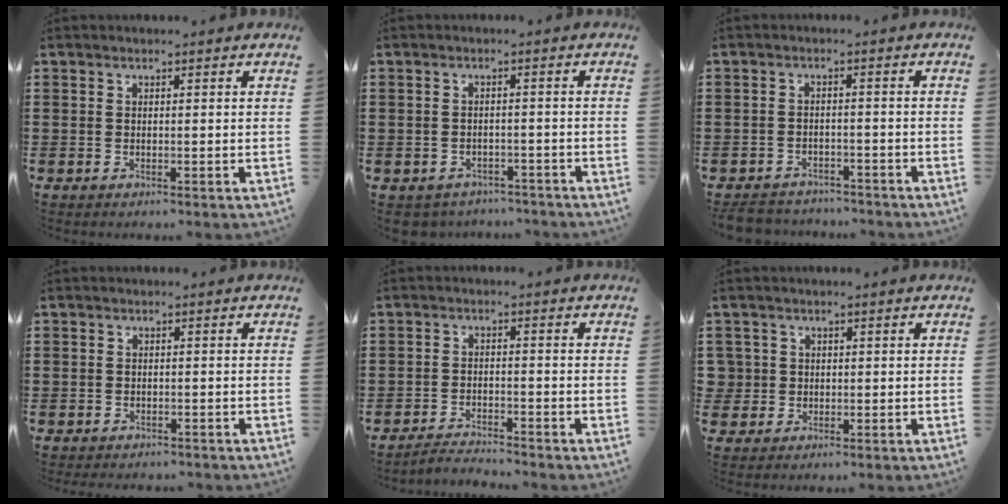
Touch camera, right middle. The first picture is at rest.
{"total": 2.1, "force": [-2.0, 0.4, -0.2], "torque": [-0.007, -0.002, -0.047]}
{"total": 3.2, "force": [-3.2, 0.6, 0.1], "torque": [-0.008, -0.001, -0.067]}
{"total": 1.1, "force": [-1.0, 0.3, -0.1], "torque": [-0.001, 0.002, -0.024]}
{"total": 2.9, "force": [-2.9, 0.0, -0.1], "torque": [-0.007, -0.001, -0.062]}
{"total": 2.5, "force": [0.0, 2.4, 0.5], "torque": [-0.030, 0.003, -0.006]}